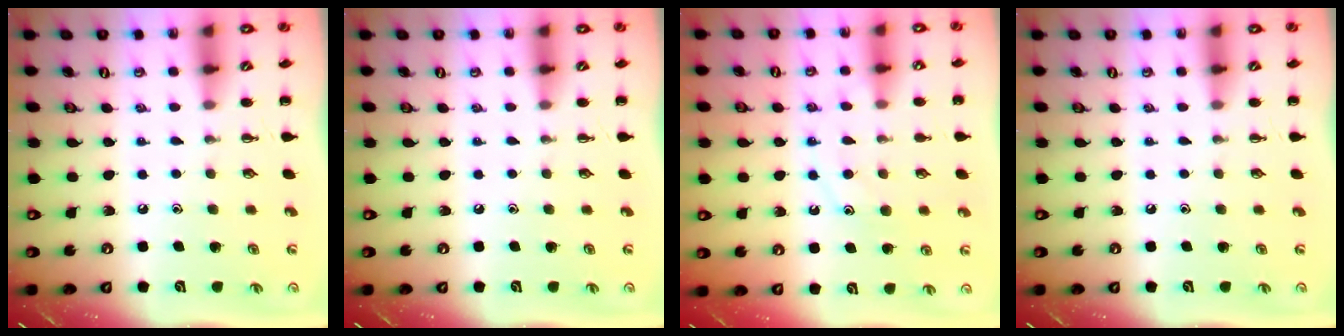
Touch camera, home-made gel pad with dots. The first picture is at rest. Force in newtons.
{"total": 0.0}
{"total": 11.6, "press": 11.5, "slide": 0.9}
{"total": 0.0}